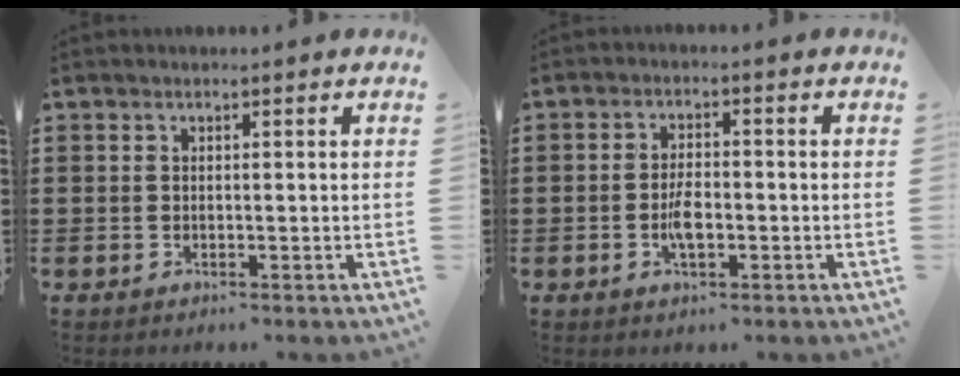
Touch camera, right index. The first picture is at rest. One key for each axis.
{"total": 3.8, "fx": -1.0, "fy": 1.5, "fz": 3.3, "tx": -0.075, "ty": -0.003, "tz": -0.021}